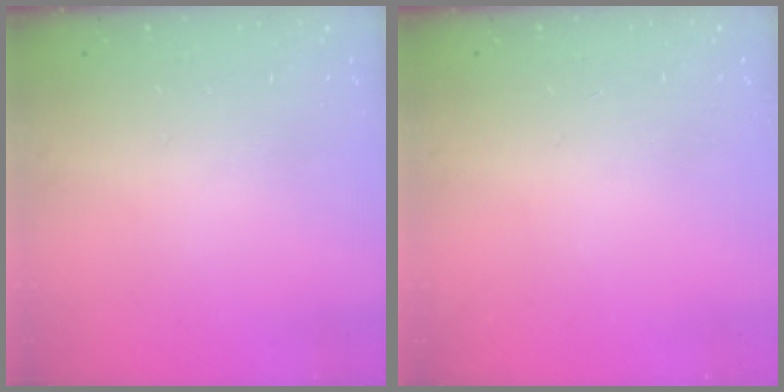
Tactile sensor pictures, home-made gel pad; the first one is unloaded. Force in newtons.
{"total": 0.0}